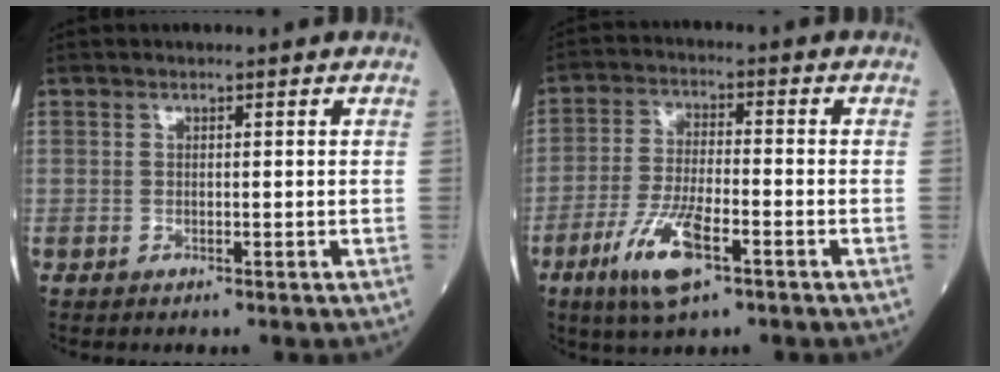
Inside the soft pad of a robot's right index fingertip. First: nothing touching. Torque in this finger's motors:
{"motor_torque": [0.29, -0.22, 0.20, 0.06]}